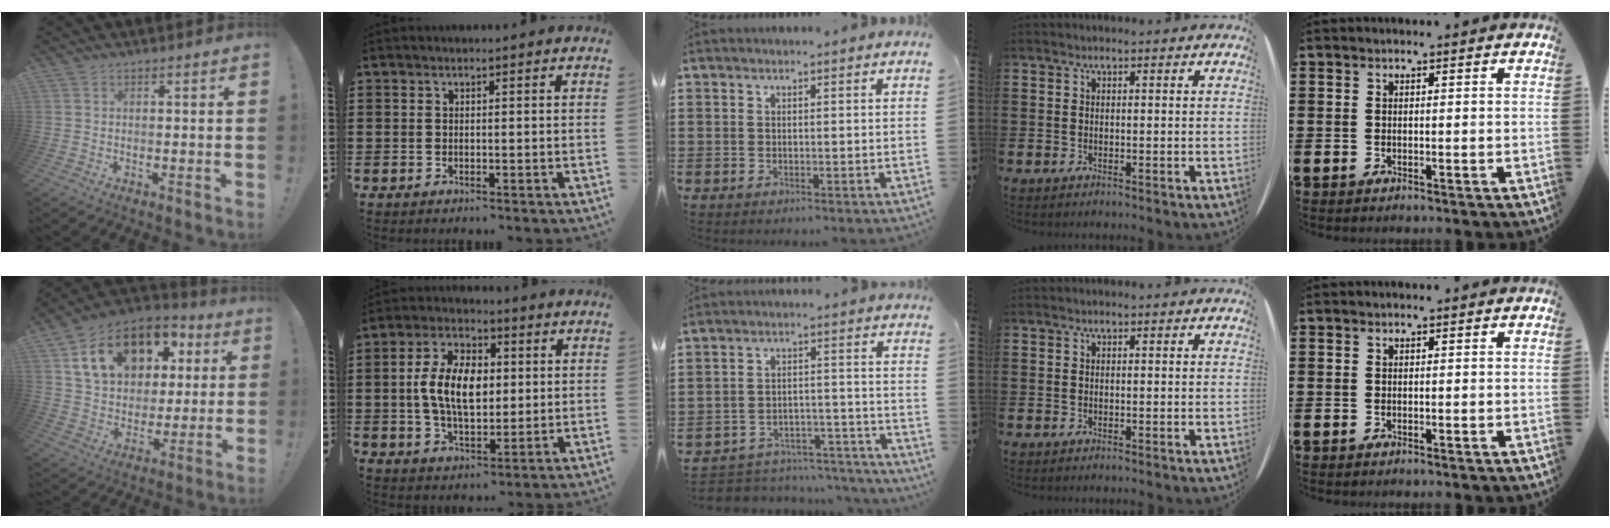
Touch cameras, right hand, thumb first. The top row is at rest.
{"thumb": {"total": 18.1, "force": [7.5, 12.9, 10.2], "torque": [-0.164, -0.020, 0.151]}, "index": {"total": 9.7, "force": [0.5, 5.6, 7.9], "torque": [-0.172, 0.013, 0.006]}, "middle": {"total": 5.1, "force": [-5.0, 1.0, 0.4], "torque": [-0.016, 0.011, -0.105]}}